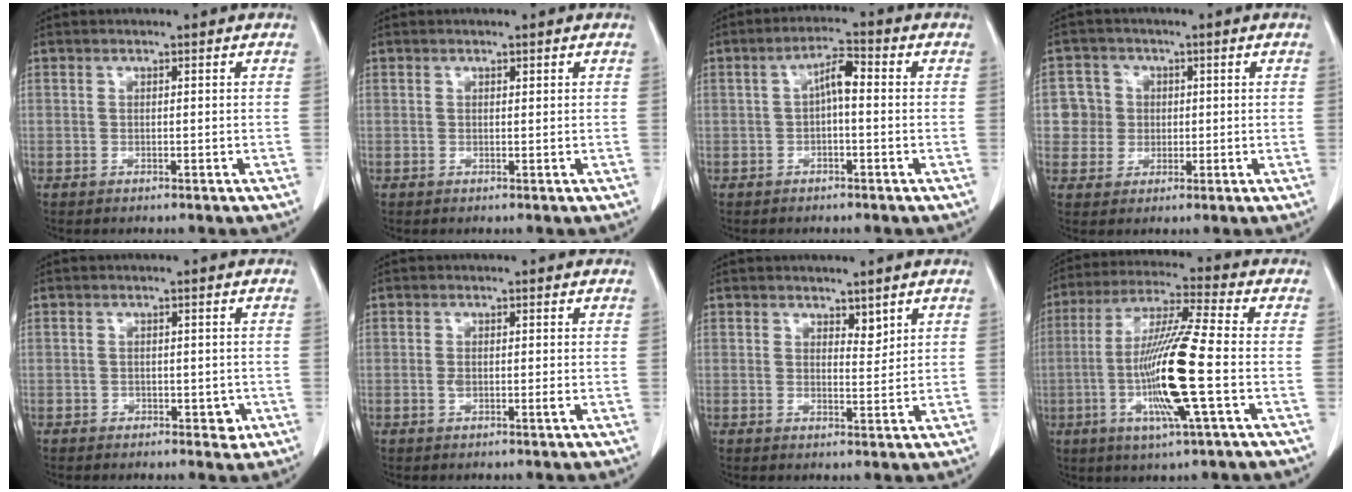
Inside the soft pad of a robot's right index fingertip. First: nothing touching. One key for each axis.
{"total": 0.0}
{"total": 4.1, "fx": 0.1, "fy": 1.1, "fz": 3.9, "tx": -0.069, "ty": 0.017, "tz": -0.001}
{"total": 5.1, "fx": 0.5, "fy": 5.1, "fz": 0.3, "tx": 0.003, "ty": 0.016, "tz": 0.012}
{"total": 2.5, "fx": -1.0, "fy": 1.8, "fz": 1.5, "tx": -0.012, "ty": 0.004, "tz": -0.007}
{"total": 1.5, "fx": -0.3, "fy": 0.2, "fz": 1.5, "tx": -0.029, "ty": -0.003, "tz": -0.005}
{"total": 2.2, "fx": 1.6, "fy": 0.9, "fz": 1.1, "tx": -0.015, "ty": -0.008, "tz": 0.030}
{"total": 14.7, "fx": -3.0, "fy": -0.3, "fz": 14.4, "tx": -0.287, "ty": -0.011, "tz": -0.066}